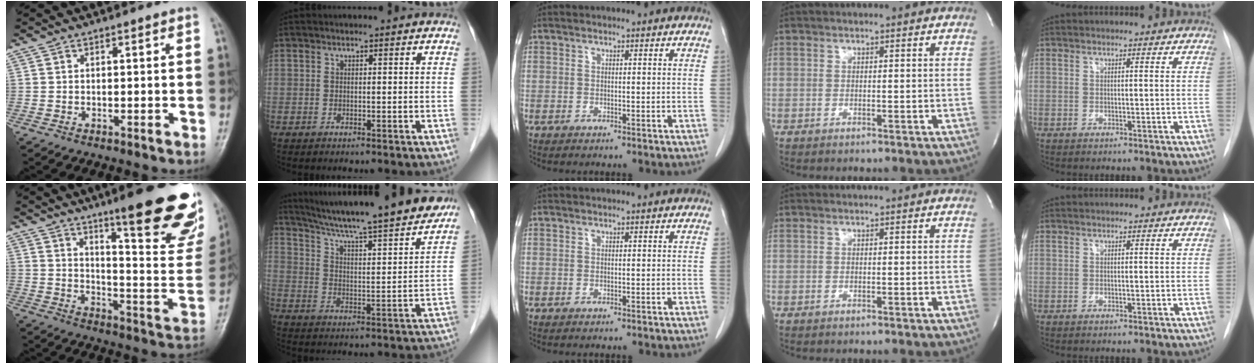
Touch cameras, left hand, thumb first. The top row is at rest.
{"thumb": {"total": 24.0, "force": [15.6, 4.5, 17.7], "torque": [-0.202, -0.091, 0.215]}, "index": {"total": 21.5, "force": [19.2, 0.6, 9.7], "torque": [-0.155, -0.015, 0.275]}}